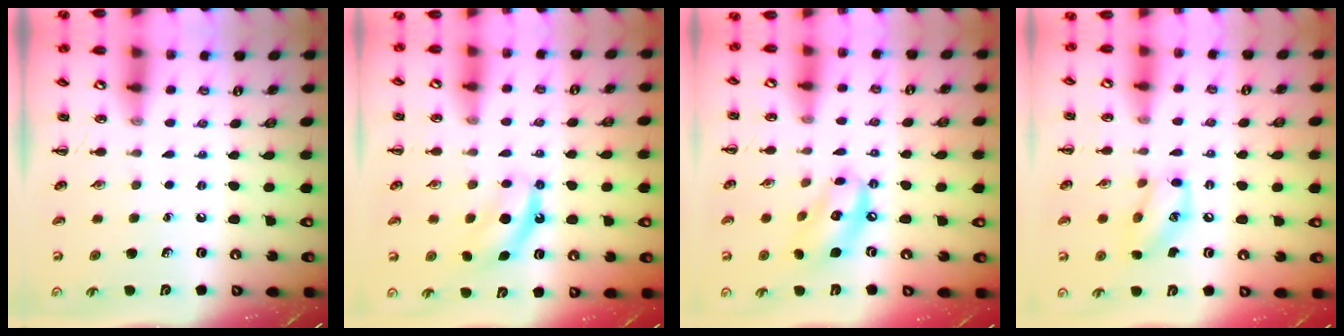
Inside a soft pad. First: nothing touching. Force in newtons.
{"total": 6.3, "press": 6.2, "slide": 1.2}
{"total": 11.4, "press": 11.2, "slide": 1.8}
{"total": 11.1, "press": 11.0, "slide": 1.4}